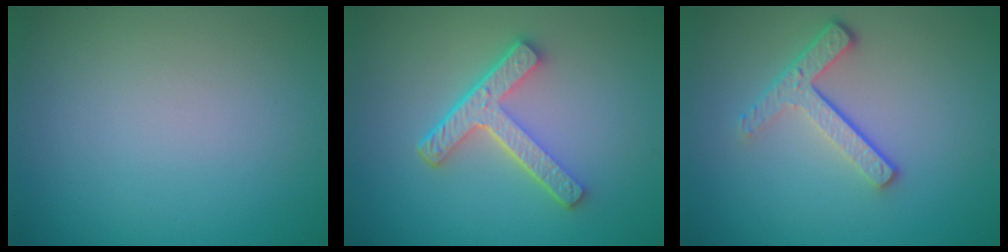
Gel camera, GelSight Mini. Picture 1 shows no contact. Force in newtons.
{"total": 4.6, "press": 3.3, "slide": 3.1}
{"total": 3.7, "press": 2.7, "slide": 2.5}